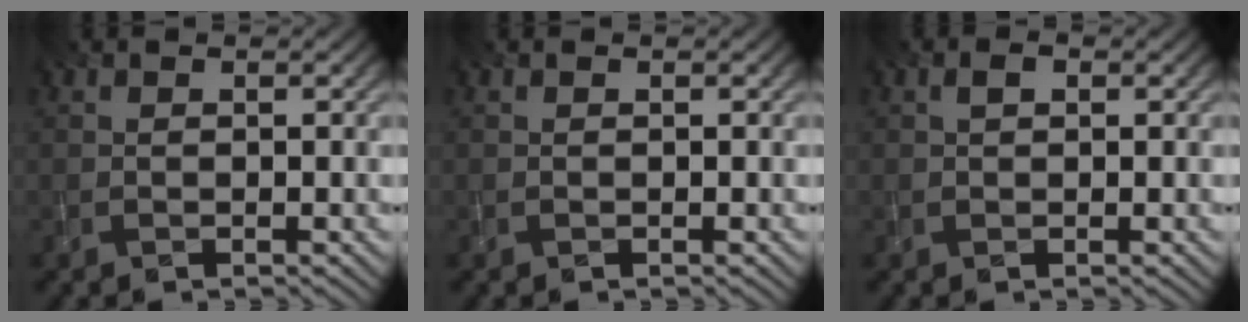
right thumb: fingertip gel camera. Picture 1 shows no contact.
{"total": 0.0}
{"total": 1.2, "force": [0.1, 0.7, 0.9], "torque": [-0.012, 0.002, 0.001]}